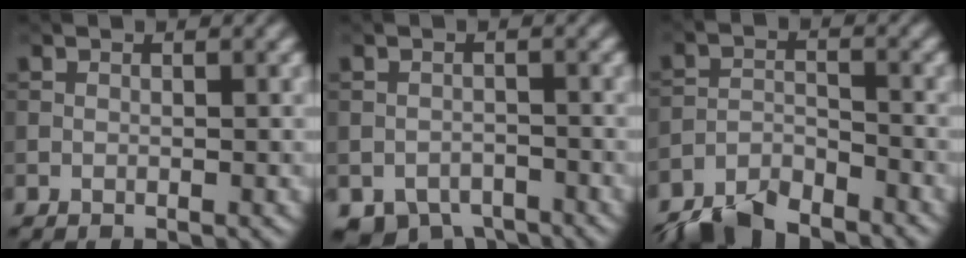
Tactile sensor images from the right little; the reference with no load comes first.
{"total": 3.9, "force": [-3.2, 2.1, 1.1], "torque": [-0.011, -0.014, -0.051]}
{"total": 6.1, "force": [-5.4, 1.6, 2.2], "torque": [-0.038, -0.010, -0.110]}